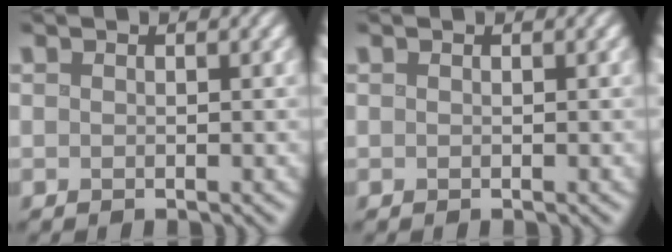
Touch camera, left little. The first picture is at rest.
{"total": 0.0}